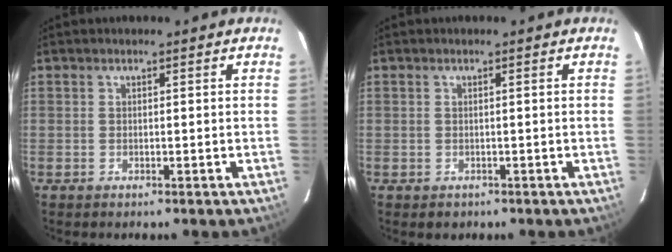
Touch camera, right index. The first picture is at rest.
{"total": 1.4, "force": [-0.7, 1.2, 0.3], "torque": [-0.004, 0.002, -0.004]}